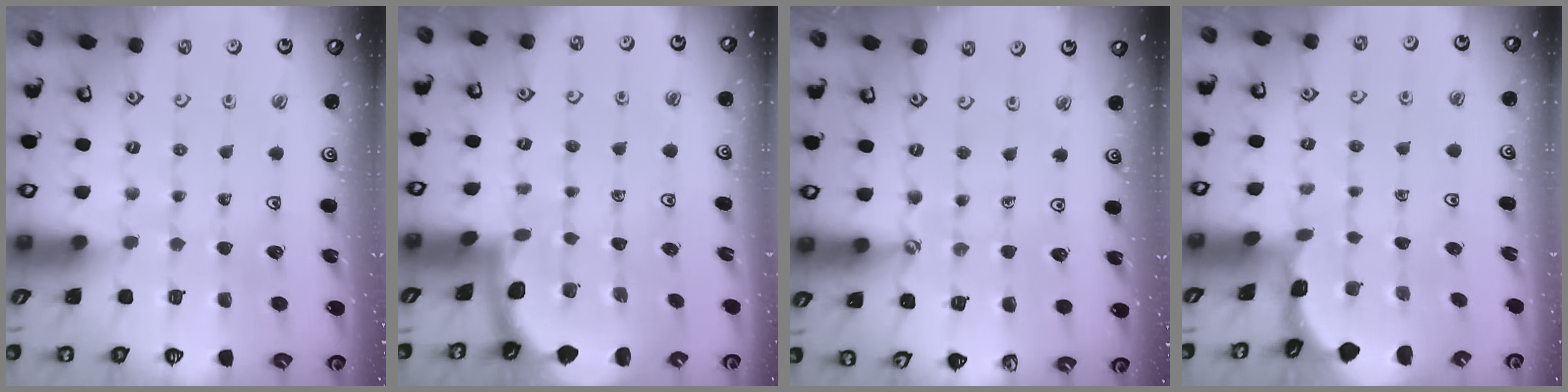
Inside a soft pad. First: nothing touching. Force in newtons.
{"total": 1.7, "press": 1.7, "slide": 0.1}
{"total": 3.1, "press": 3.1, "slide": 0.5}
{"total": 1.2, "press": 1.2, "slide": 0.2}